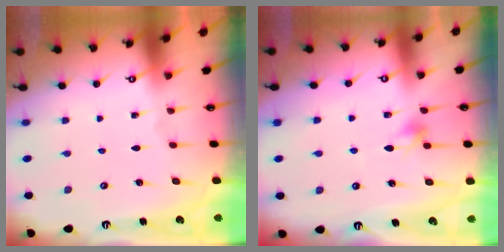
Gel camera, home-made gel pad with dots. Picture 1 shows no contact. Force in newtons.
{"total": 6.6, "press": 6.4, "slide": 1.4}